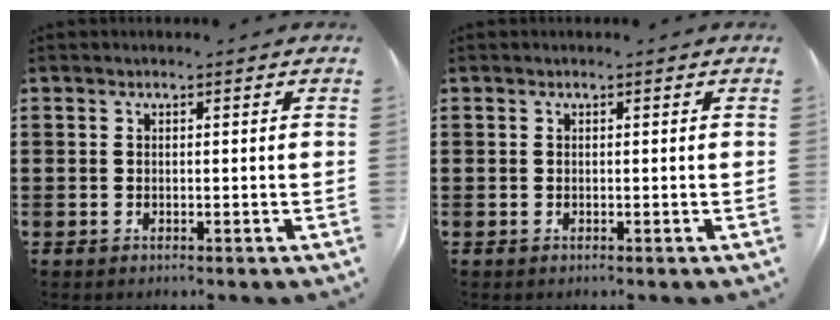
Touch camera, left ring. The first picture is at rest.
{"total": 0.0}